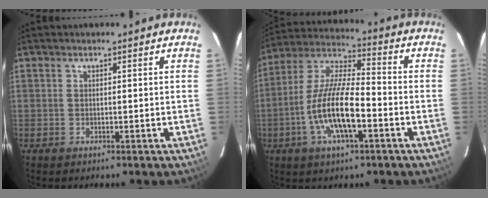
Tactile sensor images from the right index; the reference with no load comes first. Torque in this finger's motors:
{"motor_torque": [0.60, -0.29, 1.05, 0.21]}